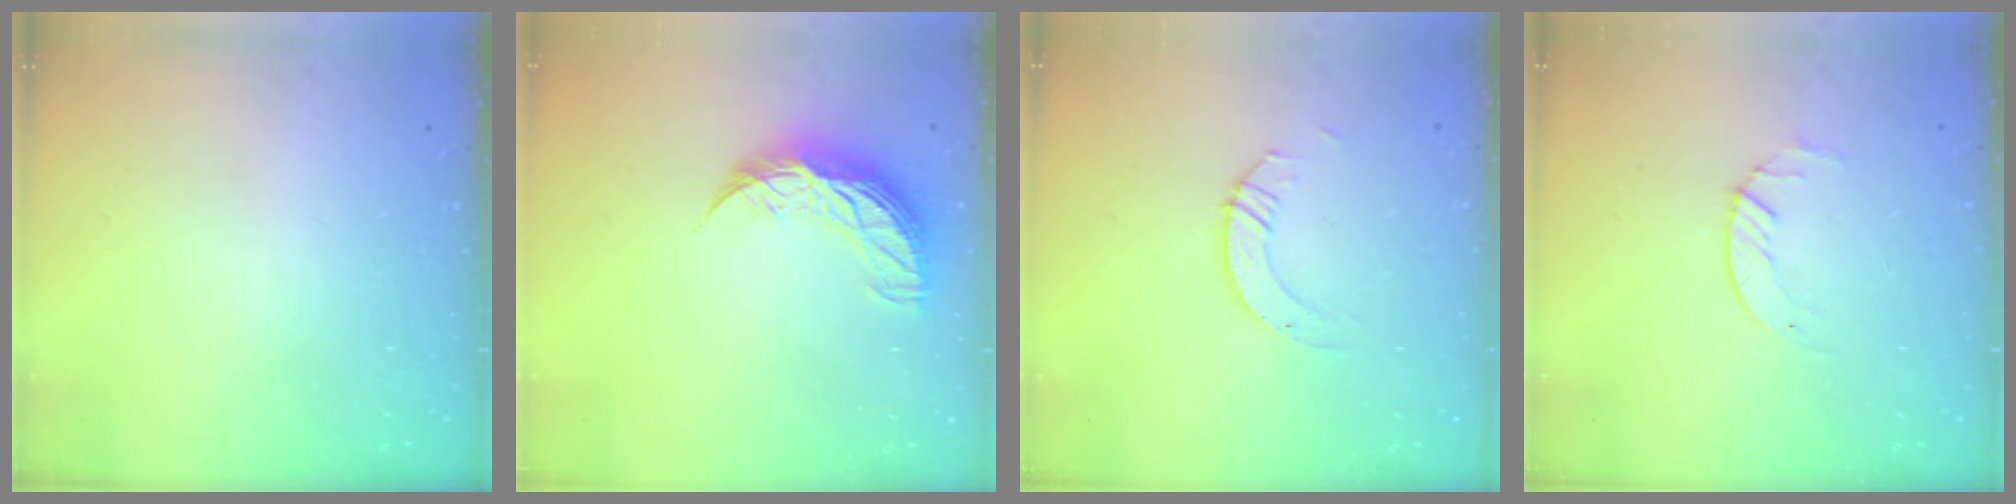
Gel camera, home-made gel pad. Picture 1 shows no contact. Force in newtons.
{"total": 11.5, "press": 11.5, "slide": 0.9}
{"total": 4.4, "press": 4.4, "slide": 0.0}
{"total": 1.4, "press": 1.4, "slide": 0.2}